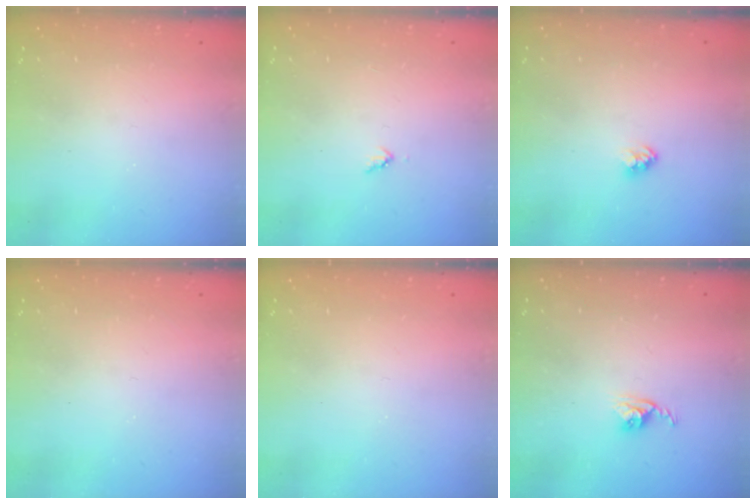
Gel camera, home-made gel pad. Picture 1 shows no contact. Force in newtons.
{"total": 3.0, "press": 3.0, "slide": 0.3}
{"total": 2.3, "press": 2.3, "slide": 0.1}
{"total": 0.0}
{"total": 0.0}
{"total": 3.9, "press": 3.9, "slide": 0.2}